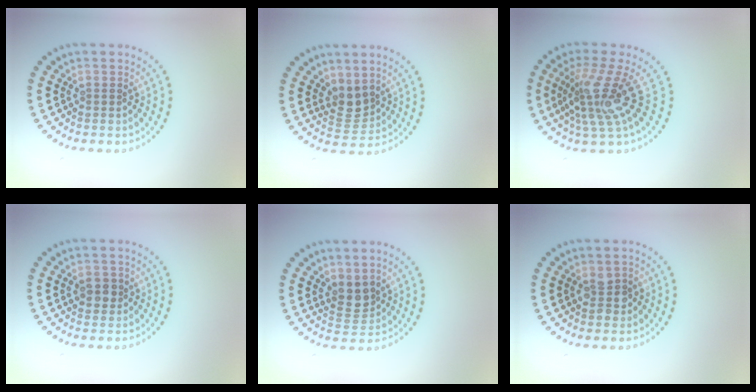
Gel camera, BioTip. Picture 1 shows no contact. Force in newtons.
{"total": 2.3, "press": 1.8, "slide": 1.4}
{"total": 4.4, "press": 3.0, "slide": 3.3}
{"total": 1.7, "press": 1.7, "slide": 0.3}
{"total": 2.2, "press": 1.8, "slide": 1.2}
{"total": 2.0, "press": 2.0, "slide": 0.3}